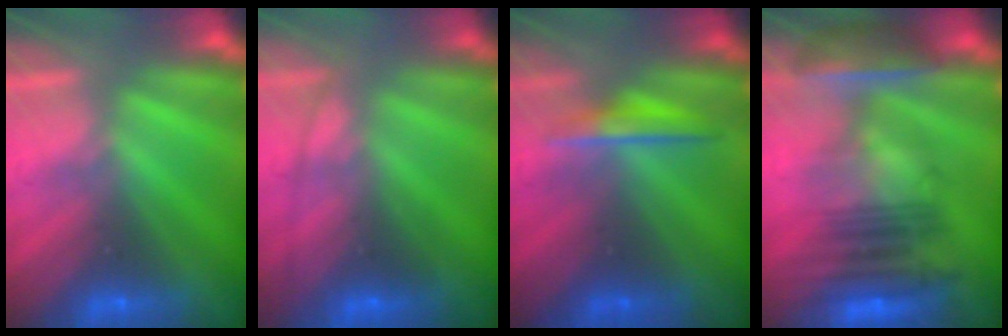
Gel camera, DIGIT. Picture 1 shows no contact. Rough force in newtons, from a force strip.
{"total": 3.4}
{"total": 1.7}
{"total": 7.3}